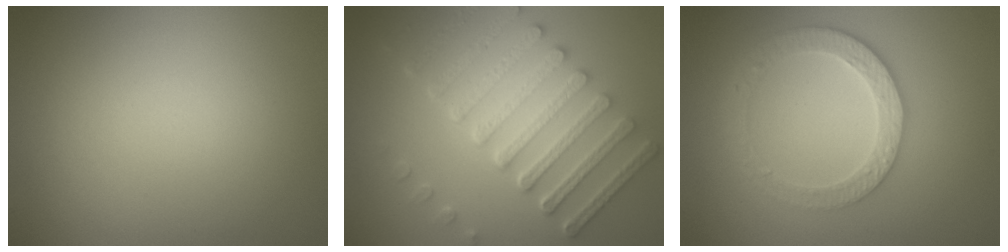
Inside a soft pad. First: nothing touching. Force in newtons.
{"total": 7.9, "press": 6.4, "slide": 4.5}
{"total": 3.3, "press": 3.2, "slide": 0.9}